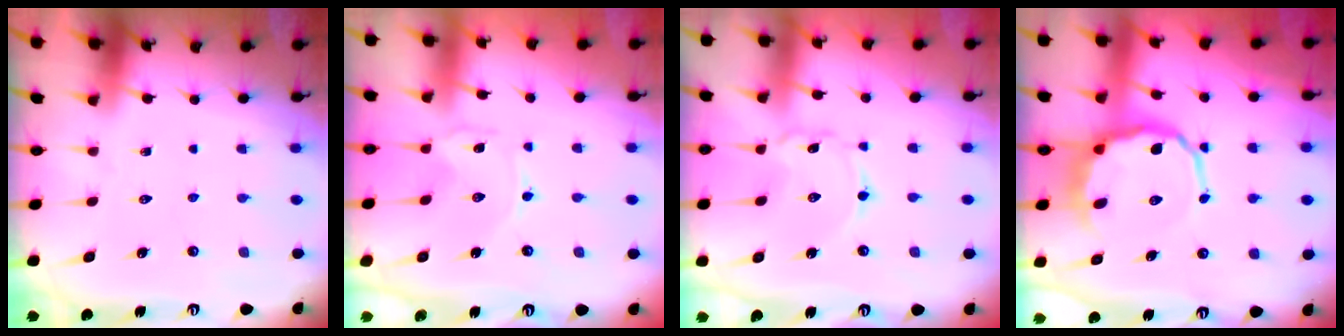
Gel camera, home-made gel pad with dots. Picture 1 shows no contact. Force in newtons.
{"total": 0.0}
{"total": 2.0, "press": 2.0, "slide": 0.1}
{"total": 8.8, "press": 8.2, "slide": 3.1}